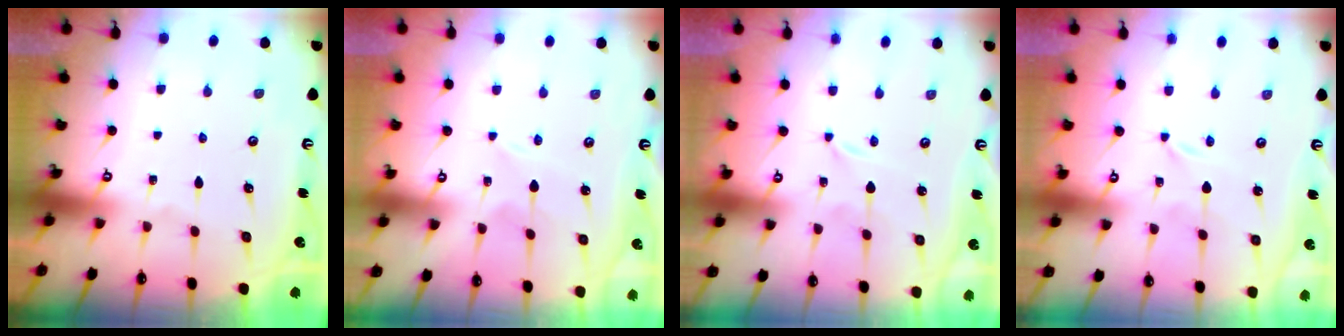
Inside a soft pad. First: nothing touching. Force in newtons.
{"total": 2.2, "press": 2.2, "slide": 0.3}
{"total": 0.0}
{"total": 0.0}